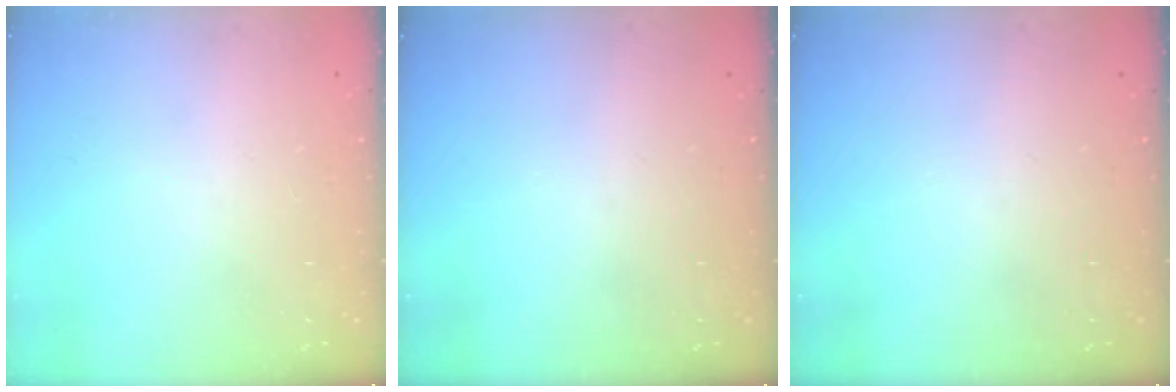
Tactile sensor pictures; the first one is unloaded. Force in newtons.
{"total": 0.0}
{"total": 0.0}